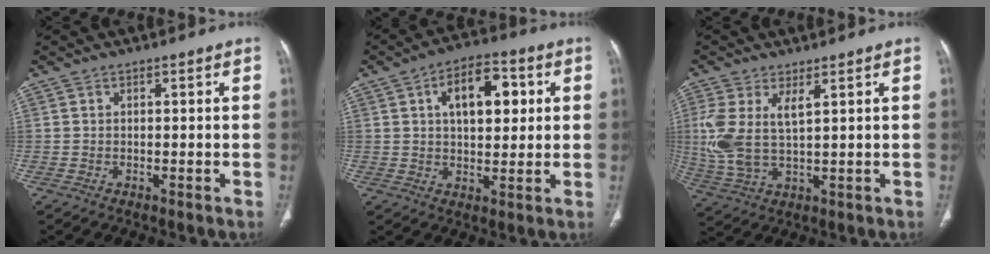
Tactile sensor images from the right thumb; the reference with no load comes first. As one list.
[{"total": 11.5, "force": [3.0, 6.4, 9.0], "torque": [-0.102, 0.009, 0.042]}, {"total": 9.3, "force": [2.4, 4.0, 8.0], "torque": [-0.199, -0.008, 0.059]}]